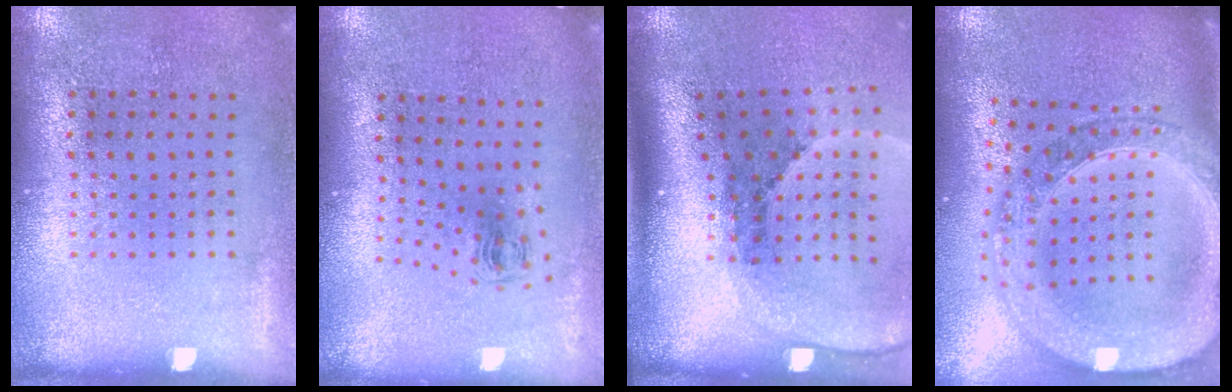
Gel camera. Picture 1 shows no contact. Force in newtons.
{"total": 0.8, "press": 0.4, "slide": 0.7}
{"total": 2.8, "press": 1.9, "slide": 2.1}
{"total": 2.9, "press": 2.4, "slide": 1.5}